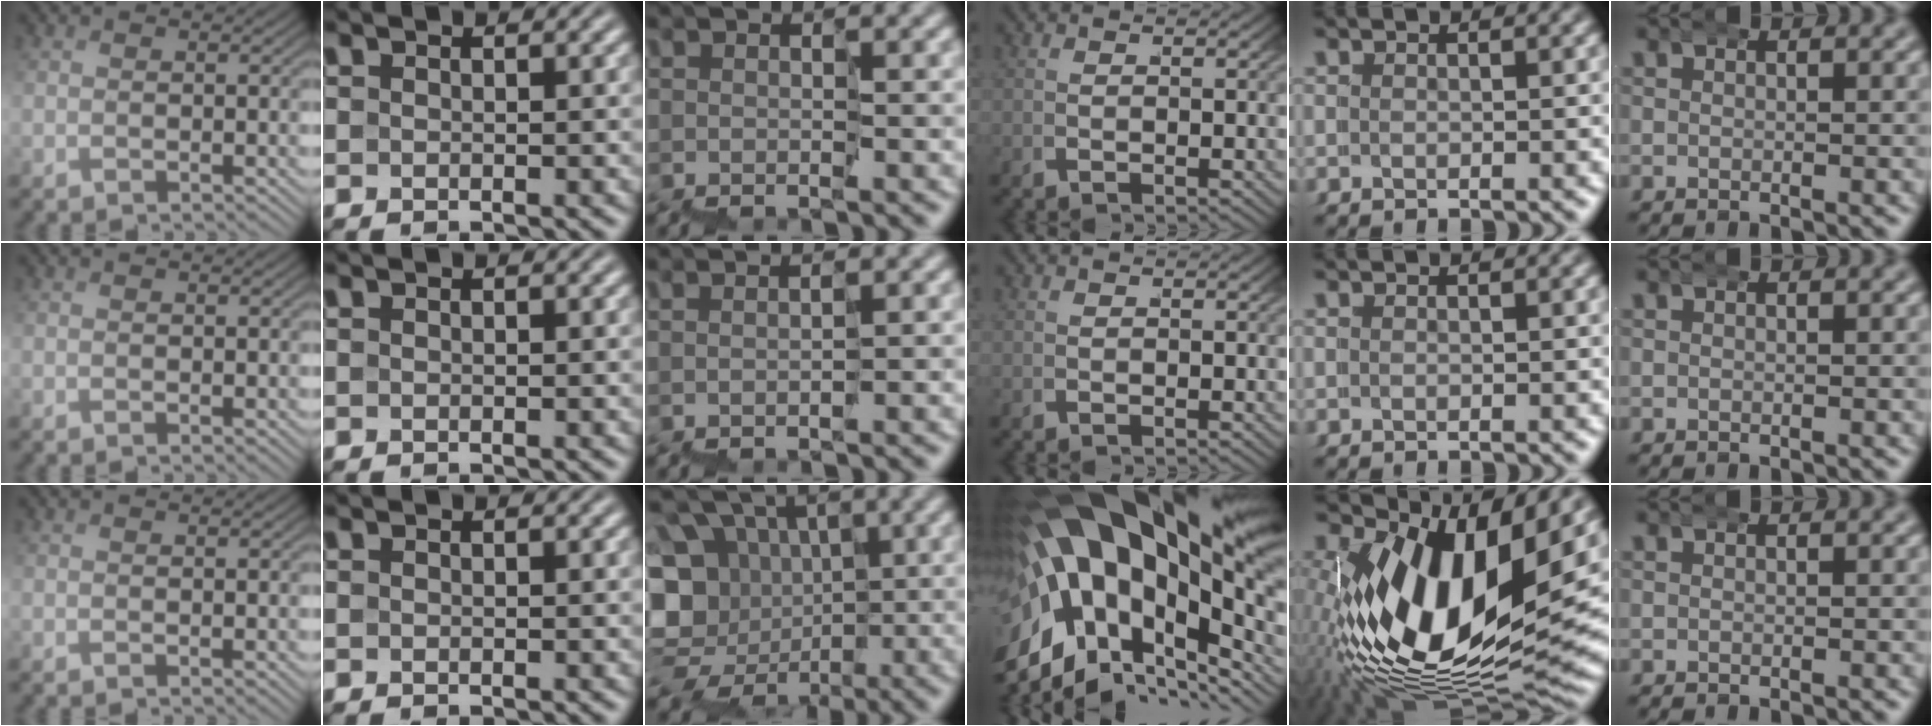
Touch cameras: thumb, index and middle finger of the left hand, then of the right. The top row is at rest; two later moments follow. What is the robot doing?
{"motion": "wrap", "object": "belt"}